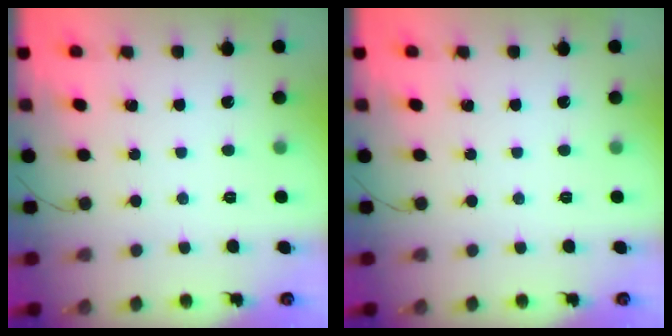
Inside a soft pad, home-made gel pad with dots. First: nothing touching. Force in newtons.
{"total": 0.0}